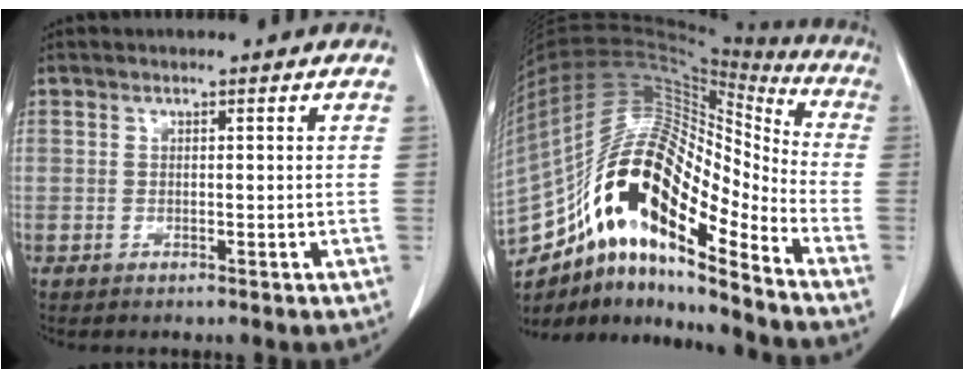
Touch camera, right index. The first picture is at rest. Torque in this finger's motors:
{"motor_torque": [1.30, -0.84, 1.05, 0.21]}